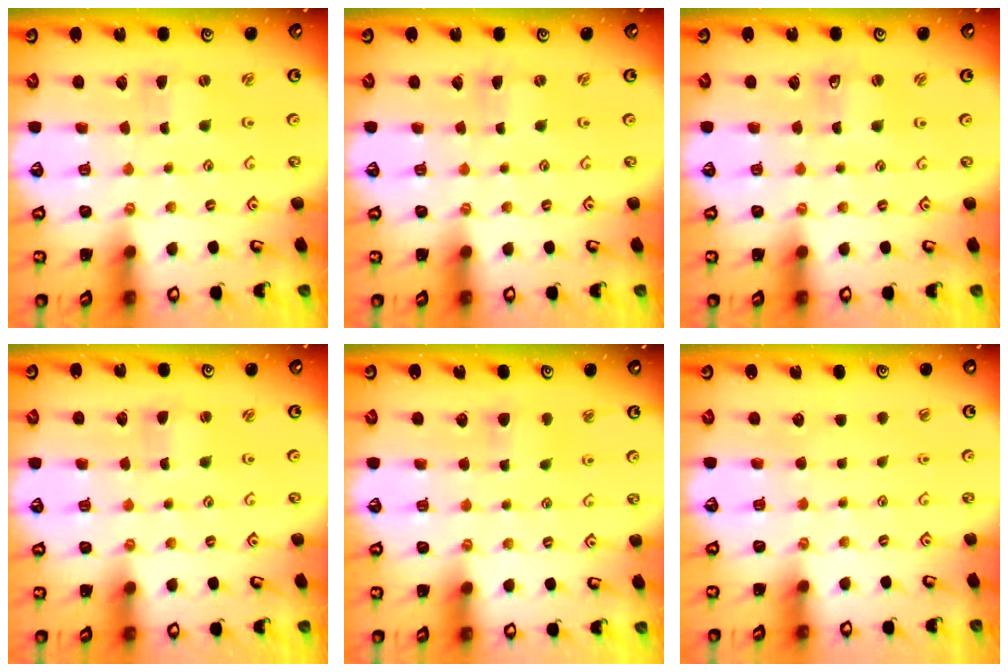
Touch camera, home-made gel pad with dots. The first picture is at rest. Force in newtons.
{"total": 0.0}
{"total": 1.0, "press": 1.0, "slide": 0.2}
{"total": 1.5, "press": 1.5, "slide": 0.0}
{"total": 4.9, "press": 4.8, "slide": 1.1}
{"total": 0.0}